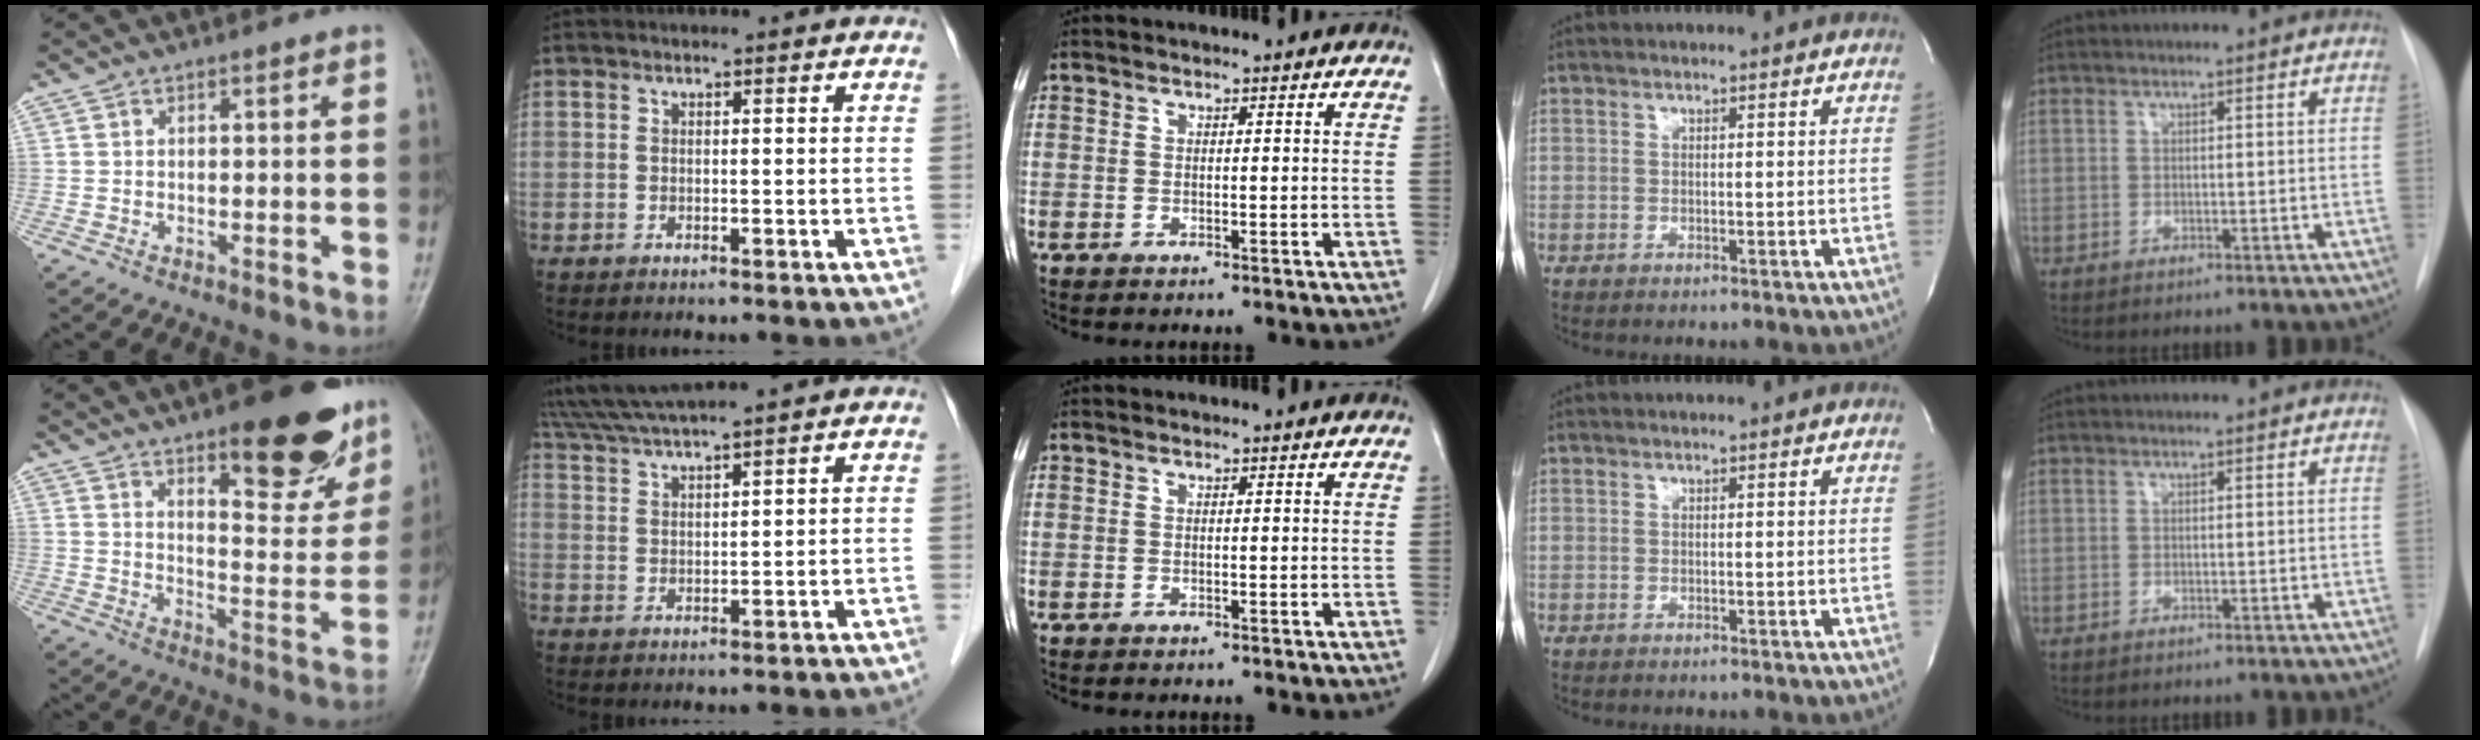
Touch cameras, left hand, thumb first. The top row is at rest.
{"thumb": {"total": 18.0, "force": [11.4, 6.1, 12.5], "torque": [-0.116, -0.070, 0.165]}, "index": {"total": 9.4, "force": [8.3, -1.0, 4.2], "torque": [-0.081, 0.029, 0.144]}}